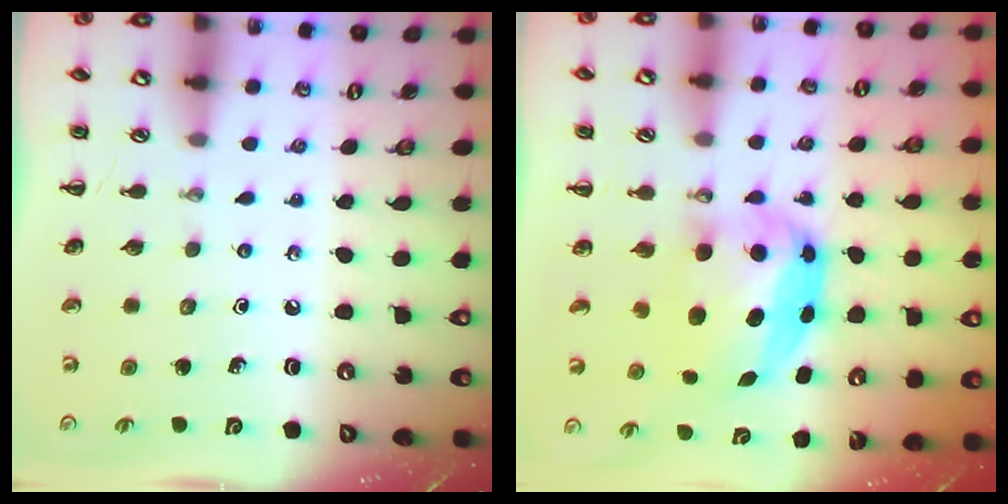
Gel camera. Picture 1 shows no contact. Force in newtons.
{"total": 6.5, "press": 6.4, "slide": 0.9}